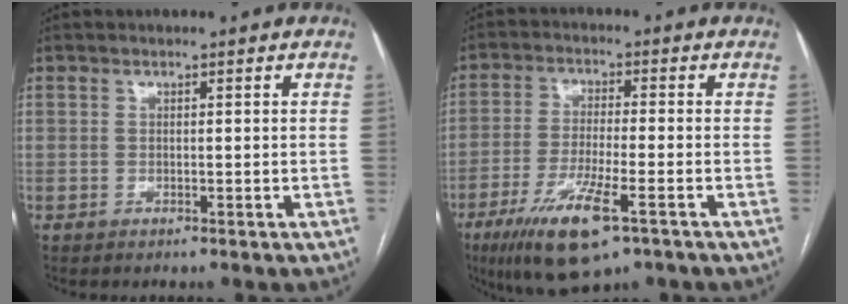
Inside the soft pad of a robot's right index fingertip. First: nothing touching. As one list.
[{"total": 11.8, "force": [-6.4, 2.0, 9.8], "torque": [-0.189, -0.028, -0.107]}]